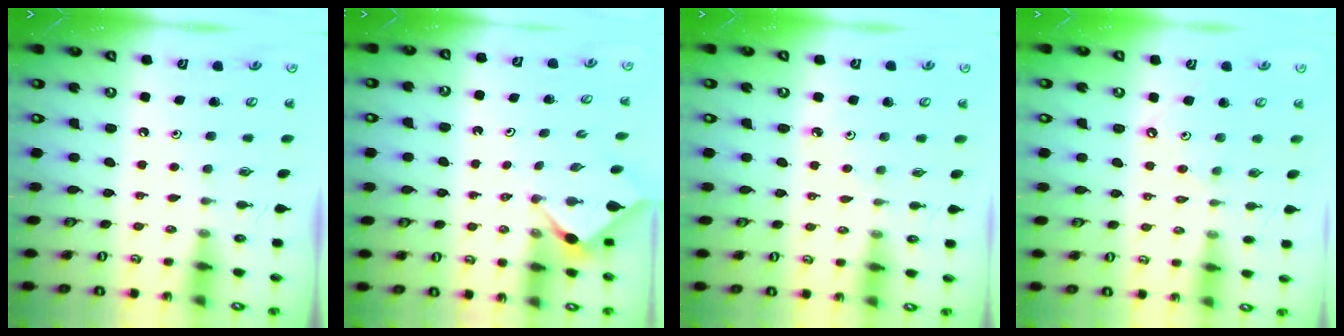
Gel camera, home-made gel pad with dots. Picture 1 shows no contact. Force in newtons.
{"total": 2.9, "press": 2.9, "slide": 0.2}
{"total": 2.5, "press": 2.5, "slide": 0.3}
{"total": 1.9, "press": 1.9, "slide": 0.2}